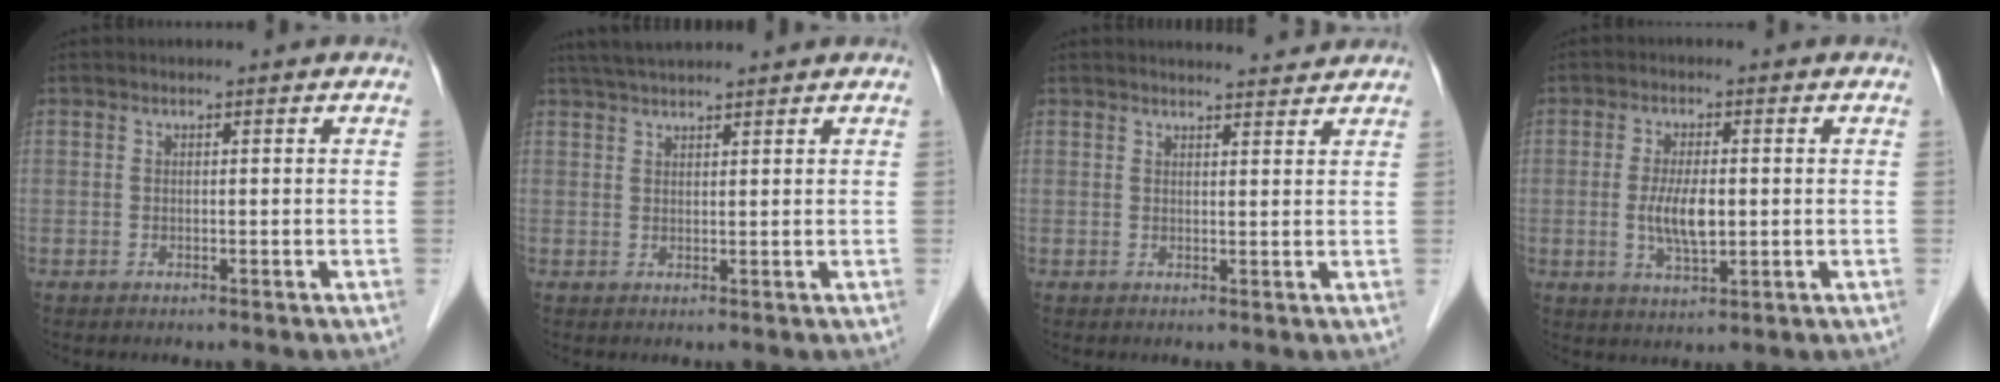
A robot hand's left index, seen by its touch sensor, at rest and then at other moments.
{"total": 5.5, "force": [5.0, 0.2, 2.4], "torque": [-0.039, 0.035, 0.087]}
{"total": 4.2, "force": [4.2, 0.2, 0.5], "torque": [-0.013, 0.005, 0.049]}
{"total": 5.4, "force": [-0.3, 1.7, 5.2], "torque": [-0.106, -0.007, -0.004]}